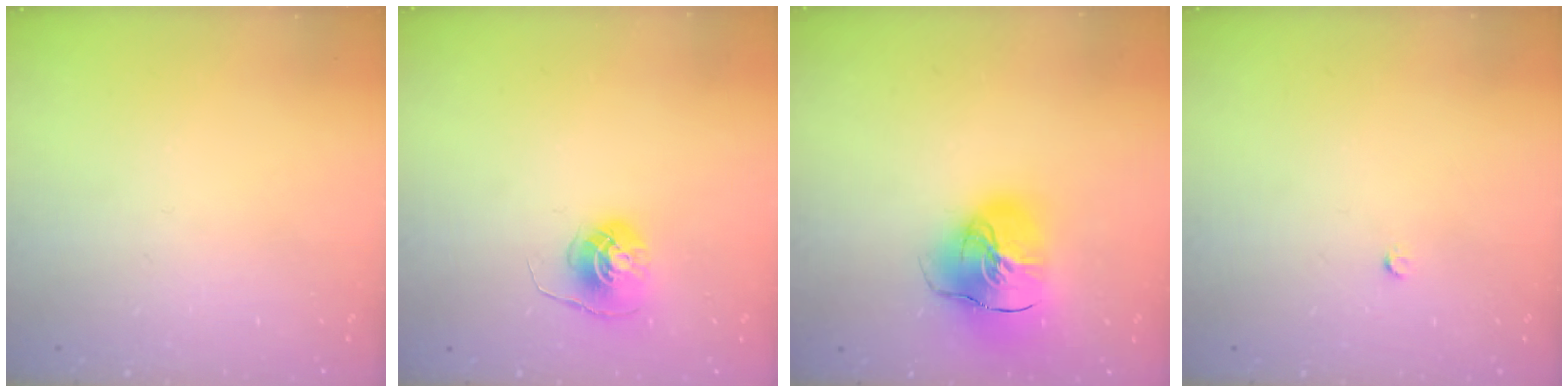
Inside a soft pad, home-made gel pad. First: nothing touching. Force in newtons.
{"total": 6.0, "press": 6.0, "slide": 0.4}
{"total": 16.5, "press": 16.4, "slide": 2.3}
{"total": 2.2, "press": 2.2, "slide": 0.3}